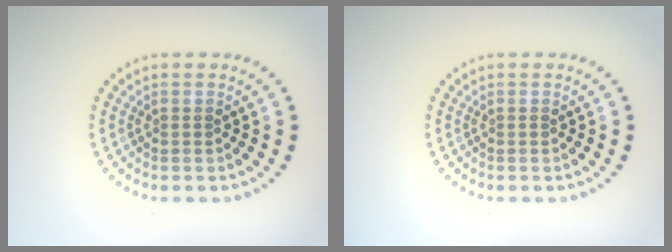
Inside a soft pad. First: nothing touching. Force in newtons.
{"total": 0.0}